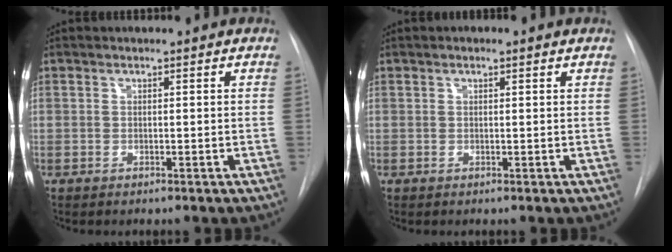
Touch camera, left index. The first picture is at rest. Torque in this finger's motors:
{"motor_torque": [-0.13, -0.08, -0.17, 0.00]}